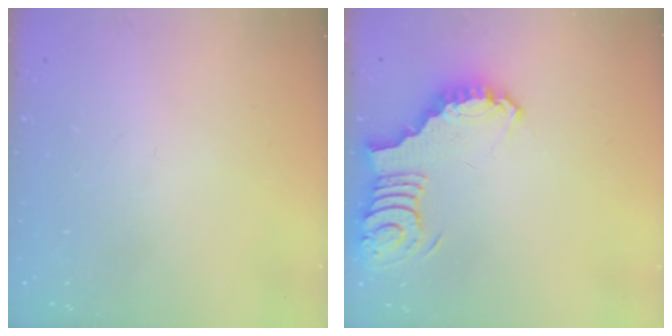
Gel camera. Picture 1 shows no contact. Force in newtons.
{"total": 3.6, "press": 3.6, "slide": 0.6}